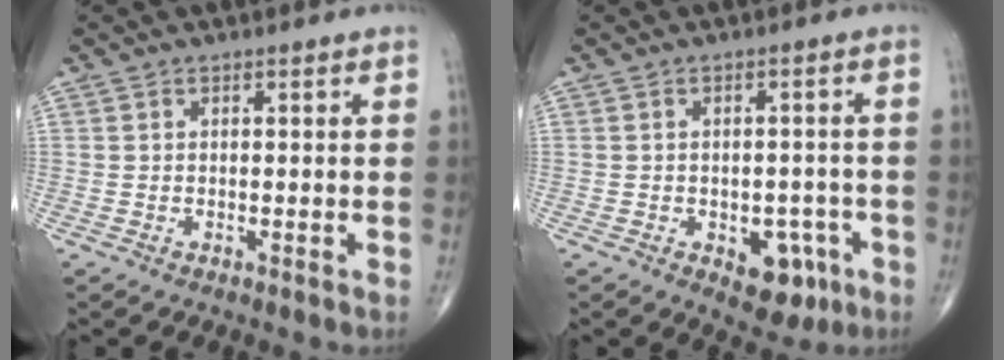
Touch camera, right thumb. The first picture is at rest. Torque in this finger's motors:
{"motor_torque": [0.74, 0.52, 0.28, -0.49, -0.01]}